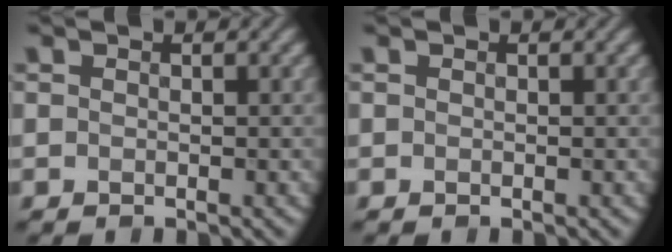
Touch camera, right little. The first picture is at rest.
{"total": 0.0}